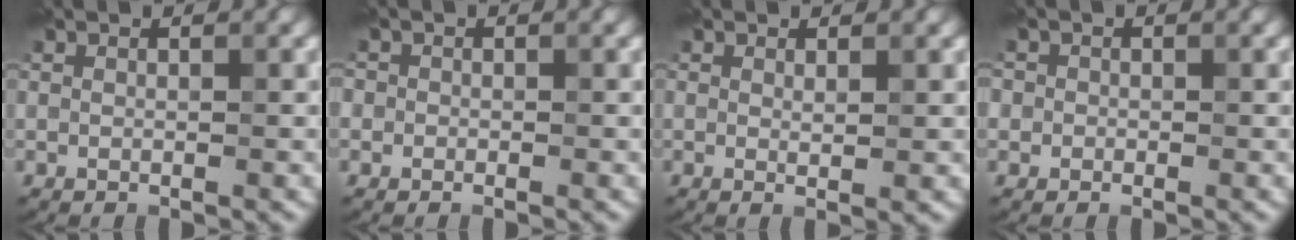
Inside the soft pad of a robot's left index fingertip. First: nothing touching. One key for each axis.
{"total": 1.6, "fx": 0.3, "fy": 1.5, "fz": 0.6, "tx": 0.010, "ty": 0.007, "tz": -0.020}
{"total": 0.9, "fx": 0.2, "fy": 0.2, "fz": 0.8, "tx": -0.016, "ty": -0.002, "tz": 0.005}
{"total": 2.3, "fx": 0.6, "fy": 2.1, "fz": 0.7, "tx": 0.013, "ty": 0.017, "tz": -0.020}